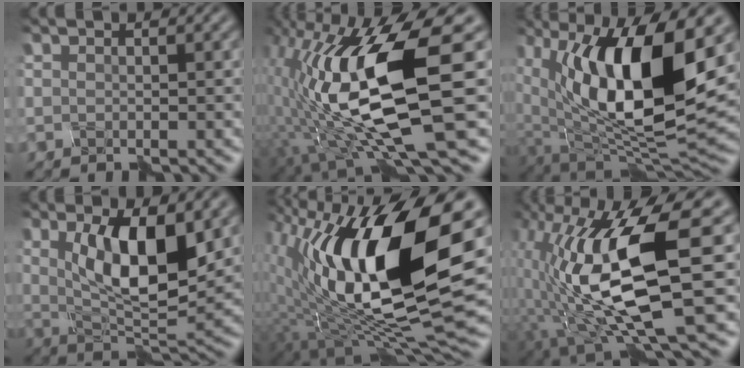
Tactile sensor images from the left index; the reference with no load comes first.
{"total": 13.2, "force": [-0.4, 4.1, 12.5], "torque": [-0.250, -0.013, 0.001]}
{"total": 13.8, "force": [2.4, 6.4, 12.0], "torque": [-0.206, -0.010, 0.047]}
{"total": 7.9, "force": [0.9, 3.0, 7.3], "torque": [-0.127, -0.013, 0.028]}
{"total": 18.3, "force": [2.9, 8.0, 16.2], "torque": [-0.295, 0.007, 0.054]}
{"total": 11.7, "force": [-0.8, 3.3, 11.2], "torque": [-0.212, -0.008, -0.004]}